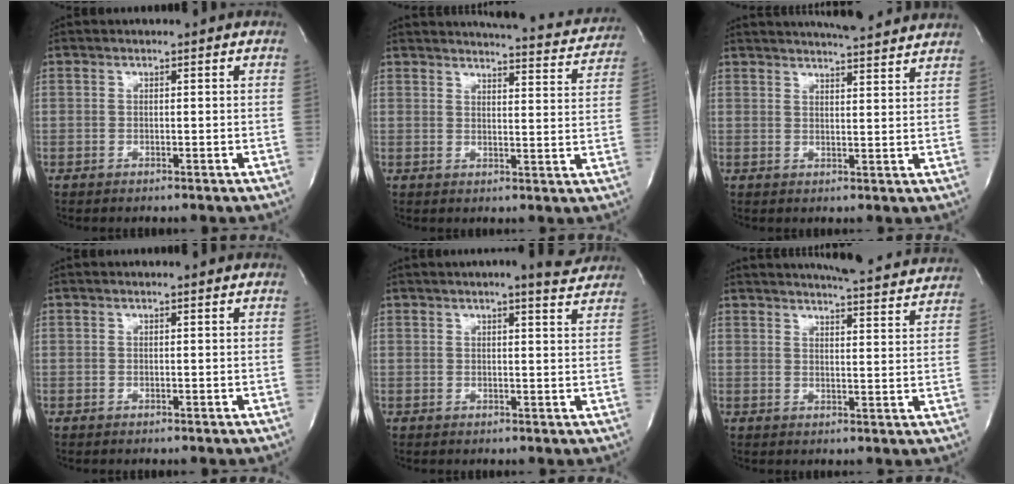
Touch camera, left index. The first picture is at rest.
{"total": 15.2, "force": [14.6, 2.0, 3.6], "torque": [-0.036, -0.044, 0.156]}
{"total": 12.0, "force": [11.1, 0.8, 4.6], "torque": [-0.071, 0.006, 0.137]}
{"total": 0.0}
{"total": 5.4, "force": [4.6, 0.5, 2.7], "torque": [-0.039, 0.000, 0.046]}
{"total": 15.5, "force": [14.7, 1.4, 4.7], "torque": [-0.065, -0.025, 0.169]}